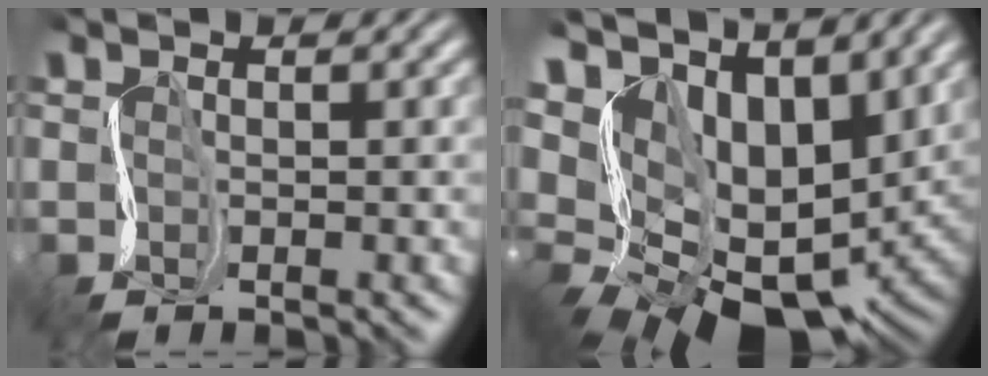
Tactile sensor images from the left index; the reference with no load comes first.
{"total": 10.3, "force": [4.3, 7.0, 6.2], "torque": [-0.115, -0.014, 0.091]}